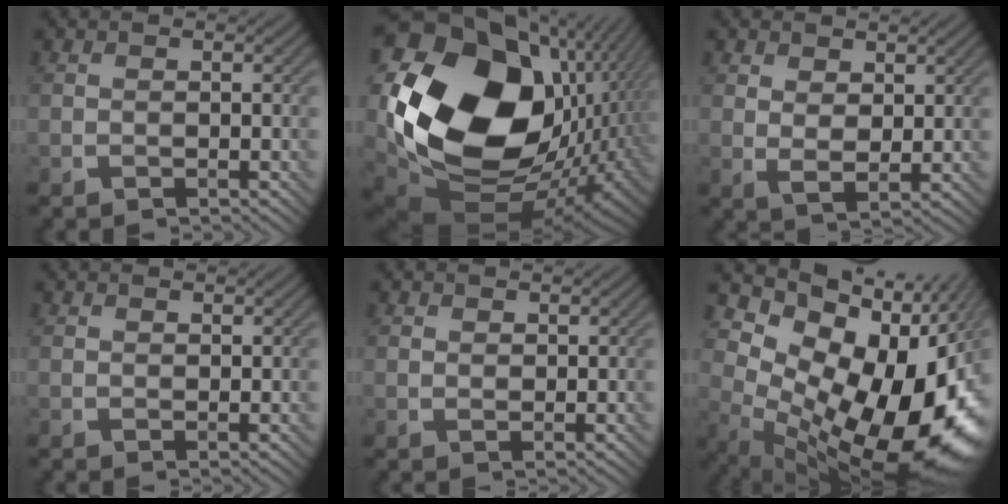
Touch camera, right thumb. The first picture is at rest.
{"total": 22.7, "force": [3.2, 16.6, 15.1], "torque": [-0.332, -0.033, 0.087]}
{"total": 3.4, "force": [1.9, 1.8, 2.1], "torque": [-0.045, -0.010, 0.038]}
{"total": 0.6, "force": [0.5, 0.3, 0.2], "torque": [-0.003, -0.001, 0.009]}
{"total": 0.9, "force": [0.6, 0.5, 0.4], "torque": [-0.005, -0.002, 0.012]}
{"total": 17.9, "force": [1.3, 11.1, 14.0], "torque": [-0.173, -0.028, 0.066]}